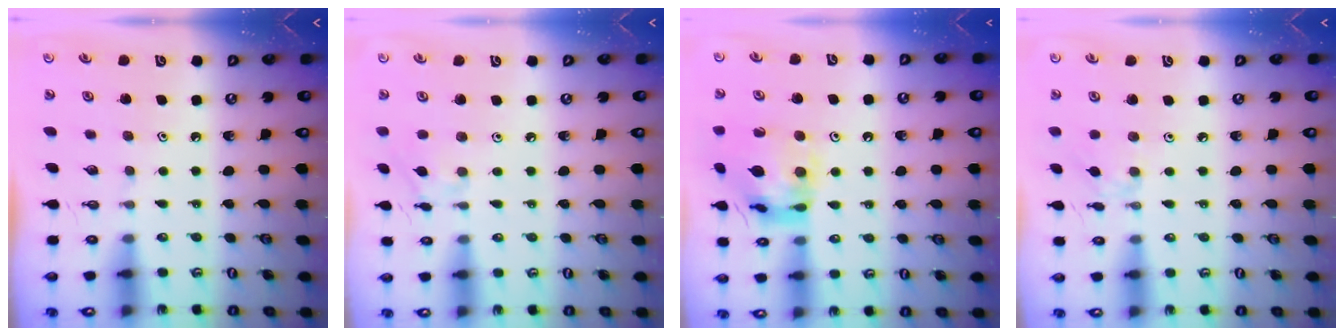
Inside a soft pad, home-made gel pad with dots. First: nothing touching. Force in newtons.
{"total": 4.3, "press": 4.3, "slide": 0.2}
{"total": 14.2, "press": 14.1, "slide": 1.5}
{"total": 1.3, "press": 1.2, "slide": 0.4}